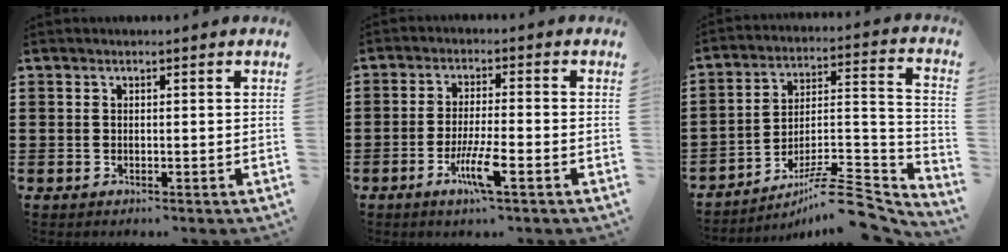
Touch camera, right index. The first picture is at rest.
{"total": 6.0, "force": [-3.0, 0.6, 5.2], "torque": [-0.103, -0.014, -0.054]}
{"total": 10.1, "force": [-8.2, 1.9, 5.6], "torque": [-0.076, 0.026, -0.155]}